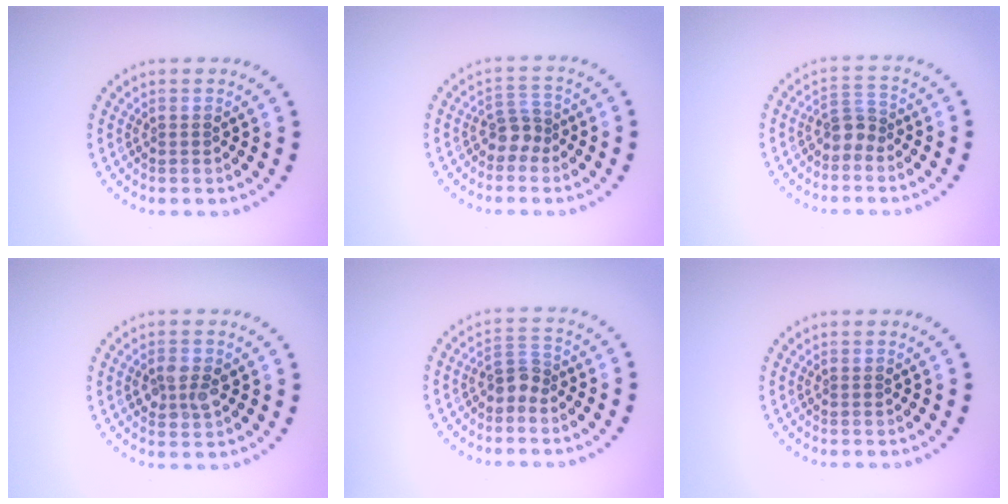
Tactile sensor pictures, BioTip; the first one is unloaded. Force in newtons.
{"total": 2.1, "press": 1.6, "slide": 1.3}
{"total": 2.0, "press": 1.6, "slide": 1.2}
{"total": 2.4, "press": 2.4, "slide": 0.0}
{"total": 2.2, "press": 1.7, "slide": 1.4}
{"total": 0.0}